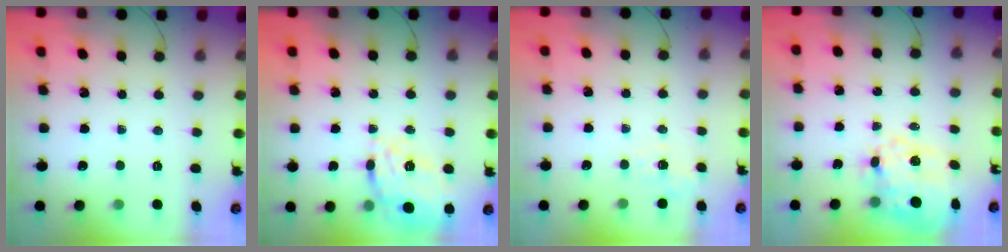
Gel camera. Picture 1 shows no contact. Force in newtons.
{"total": 14.1, "press": 14.1, "slide": 0.9}
{"total": 1.7, "press": 0.9, "slide": 1.4}
{"total": 14.6, "press": 14.2, "slide": 3.5}